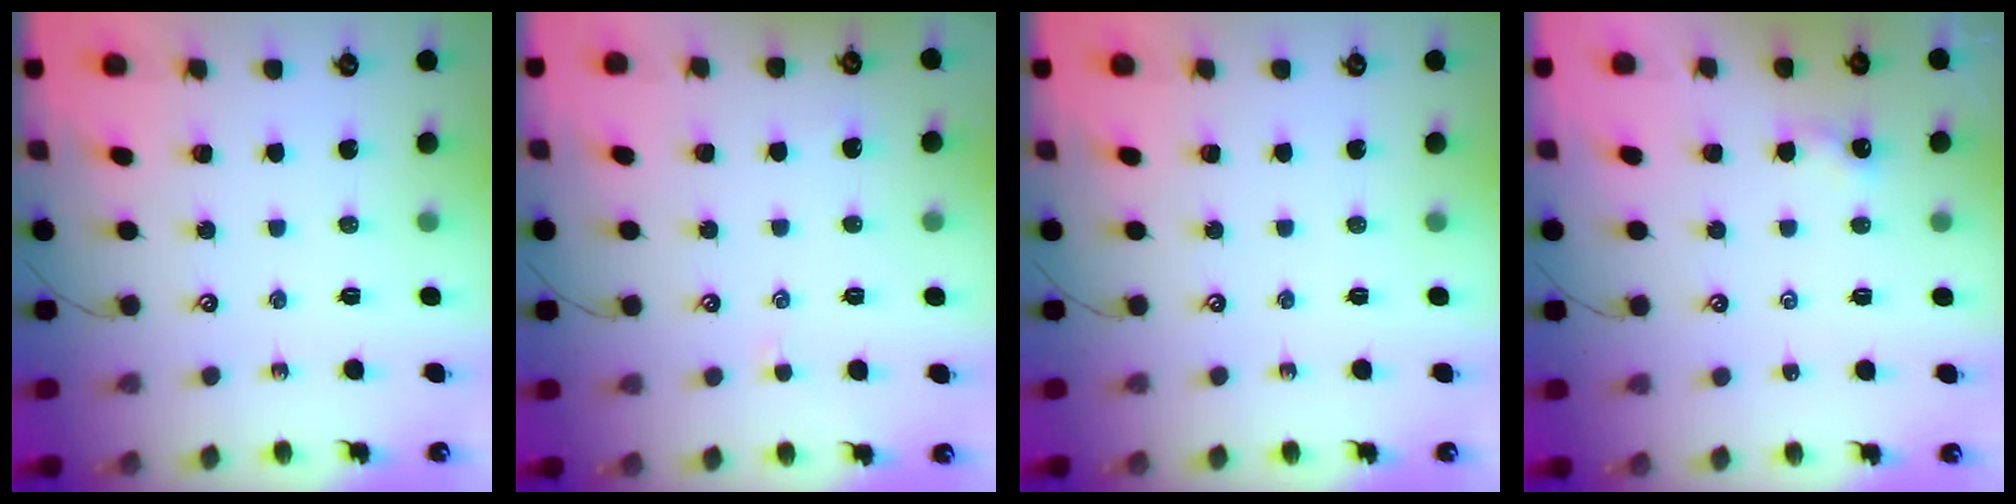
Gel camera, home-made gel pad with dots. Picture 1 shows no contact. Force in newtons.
{"total": 1.8, "press": 1.7, "slide": 0.3}
{"total": 0.0}
{"total": 0.7, "press": 0.7, "slide": 0.2}